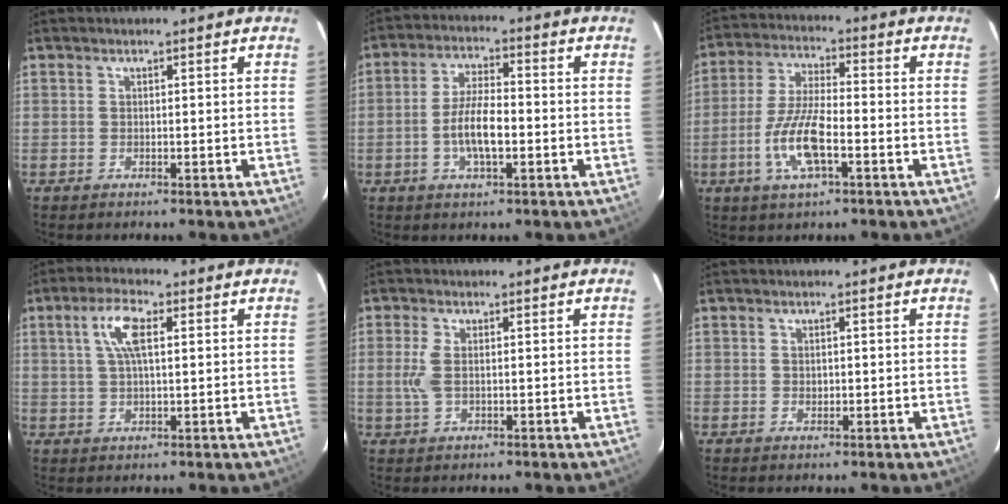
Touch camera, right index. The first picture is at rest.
{"total": 7.6, "force": [-1.9, 2.5, 6.8], "torque": [-0.135, 0.003, -0.035]}
{"total": 10.8, "force": [-4.0, 3.1, 9.5], "torque": [-0.201, -0.003, -0.078]}
{"total": 6.4, "force": [2.0, 2.3, 5.6], "torque": [-0.108, 0.013, 0.039]}
{"total": 3.5, "force": [0.2, 1.5, 3.1], "torque": [-0.072, 0.001, 0.004]}
{"total": 0.9, "force": [0.0, 0.9, 0.3], "torque": [-0.004, 0.001, 0.002]}